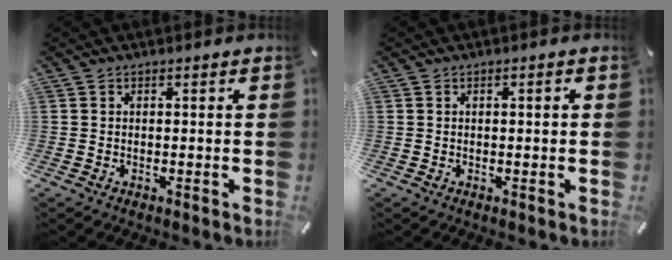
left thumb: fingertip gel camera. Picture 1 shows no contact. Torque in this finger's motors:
{"motor_torque": [-0.16, -0.08, -0.01, 0.16, 0.00]}